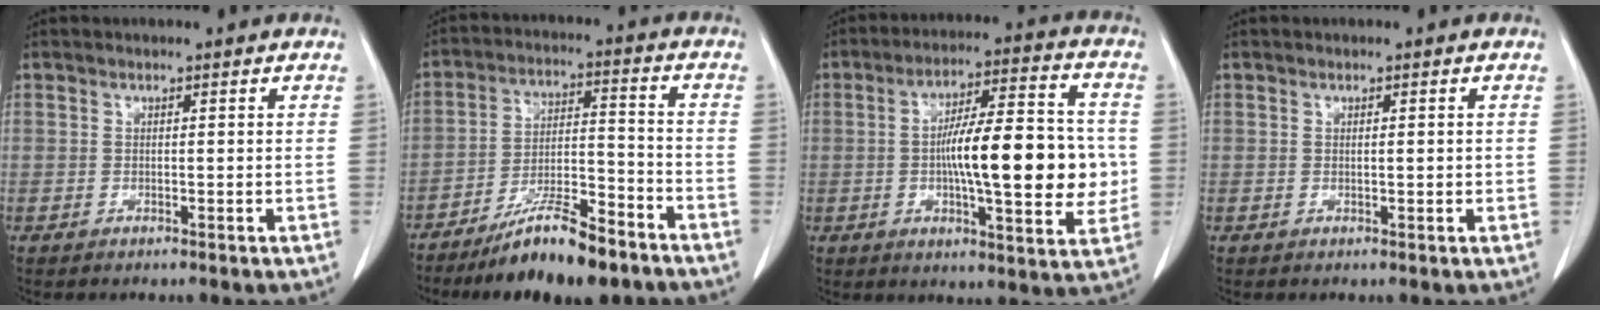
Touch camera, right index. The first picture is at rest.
{"total": 13.0, "force": [-9.6, 2.6, 8.3], "torque": [-0.141, 0.001, -0.163]}
{"total": 17.0, "force": [-1.0, 3.4, 16.6], "torque": [-0.260, 0.014, -0.017]}
{"total": 0.8, "force": [0.0, 0.2, 0.8], "torque": [-0.012, -0.001, 0.002]}